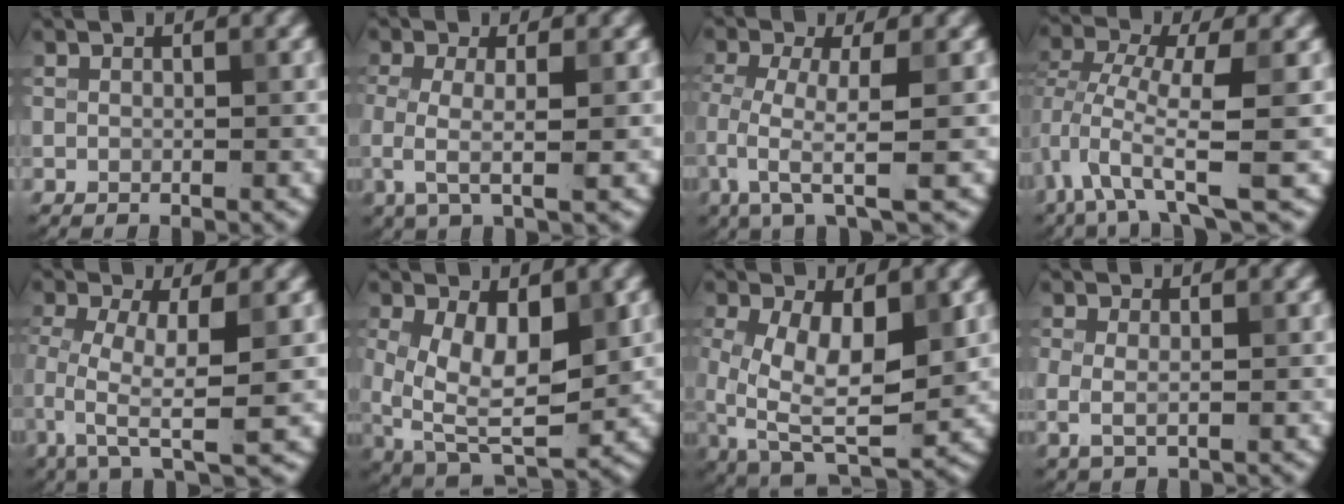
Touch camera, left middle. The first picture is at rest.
{"total": 3.3, "force": [-0.5, 0.9, 3.1], "torque": [-0.067, -0.010, -0.011]}
{"total": 4.7, "force": [-1.5, 1.1, 4.3], "torque": [-0.089, -0.005, -0.036]}
{"total": 5.9, "force": [-2.1, 1.7, 5.2], "torque": [-0.098, 0.004, -0.043]}
{"total": 6.2, "force": [-1.1, 1.9, 5.7], "torque": [-0.119, -0.009, -0.024]}
{"total": 8.1, "force": [0.6, 4.4, 6.8], "torque": [-0.131, -0.010, 0.013]}
{"total": 8.6, "force": [-0.3, 4.4, 7.4], "torque": [-0.146, -0.008, -0.004]}
{"total": 1.8, "force": [-0.1, 0.9, 1.5], "torque": [-0.033, -0.005, -0.004]}